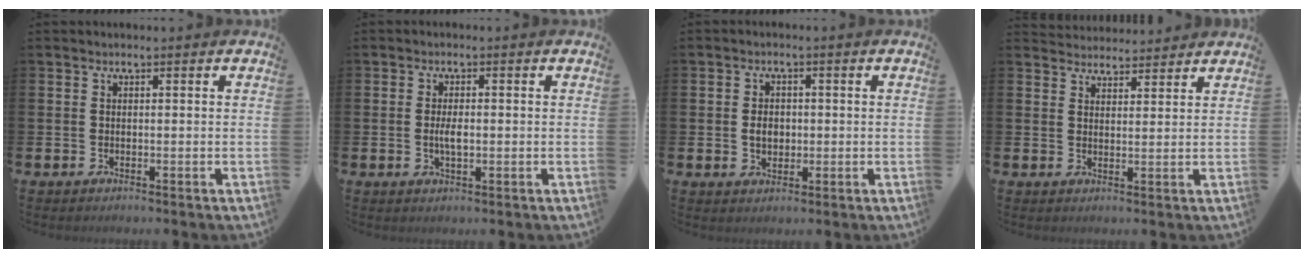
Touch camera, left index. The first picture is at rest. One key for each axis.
{"total": 2.5, "fx": -0.1, "fy": 1.1, "fz": 2.3, "tx": -0.028, "ty": -0.004, "tz": -0.006}
{"total": 2.8, "fx": -0.1, "fy": 2.2, "fz": 1.8, "tx": -0.015, "ty": -0.002, "tz": -0.009}
{"total": 3.6, "fx": 3.4, "fy": 0.8, "fz": -0.4, "tx": 0.003, "ty": -0.020, "tz": 0.062}